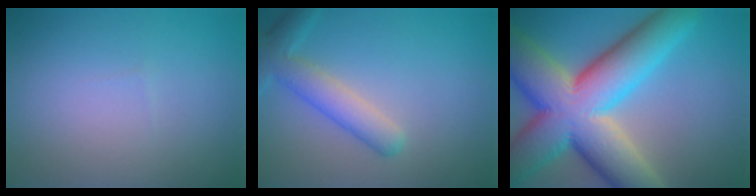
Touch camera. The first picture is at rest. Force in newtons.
{"total": 3.8, "press": 3.8, "slide": 0.2}
{"total": 15.1, "press": 15.1, "slide": 1.0}